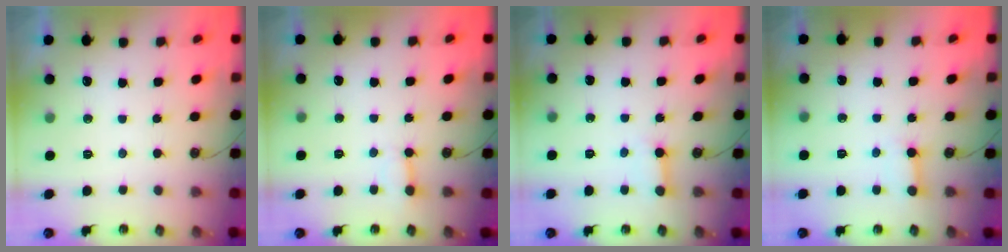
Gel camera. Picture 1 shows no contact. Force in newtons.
{"total": 3.5, "press": 3.5, "slide": 0.3}
{"total": 3.6, "press": 3.5, "slide": 0.3}
{"total": 3.2, "press": 3.2, "slide": 0.3}